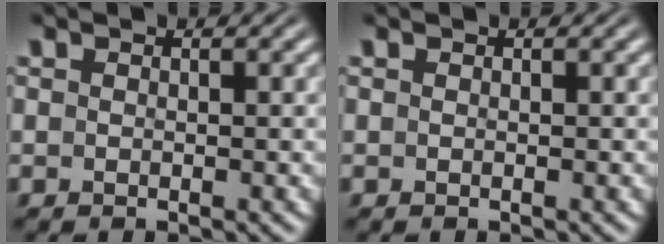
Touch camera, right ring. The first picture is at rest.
{"total": 0.0}